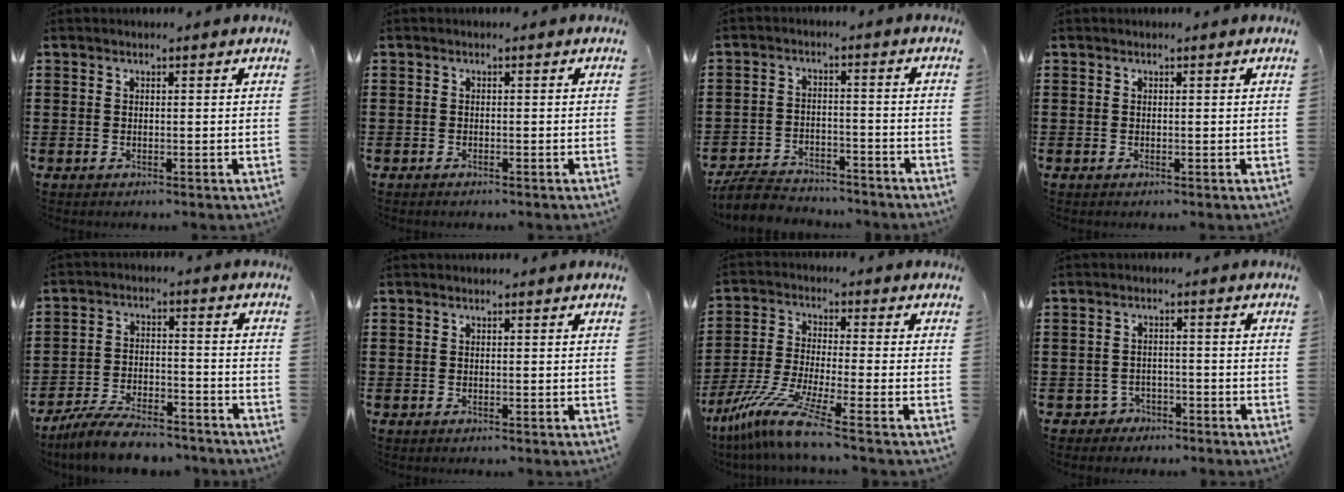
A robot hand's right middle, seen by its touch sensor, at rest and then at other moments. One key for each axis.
{"total": 0.6, "fx": -0.6, "fy": 0.1, "fz": 0.0, "tx": -0.003, "ty": -0.002, "tz": -0.012}
{"total": 5.4, "fx": -5.2, "fy": 0.9, "fz": 0.8, "tx": -0.025, "ty": 0.005, "tz": -0.105}
{"total": 0.0}
{"total": 7.5, "fx": -6.9, "fy": 1.3, "fz": 2.5, "tx": -0.052, "ty": 0.009, "tz": -0.132}
{"total": 0.0}
{"total": 9.0, "fx": -6.6, "fy": 0.2, "fz": 6.2, "tx": -0.138, "ty": -0.014, "tz": -0.132}
{"total": 2.2, "fx": -2.0, "fy": 1.0, "fz": 0.1, "tx": -0.012, "ty": -0.002, "tz": -0.044}